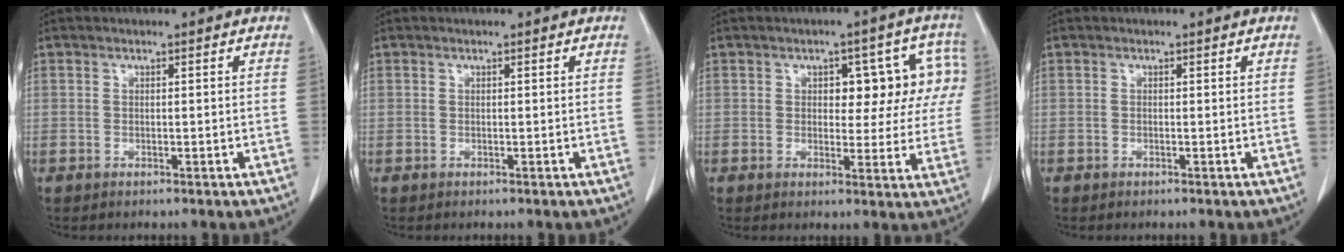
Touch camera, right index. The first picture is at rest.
{"total": 0.0}
{"total": 8.8, "force": [2.0, 4.8, 7.1], "torque": [-0.065, 0.033, 0.022]}
{"total": 0.0}